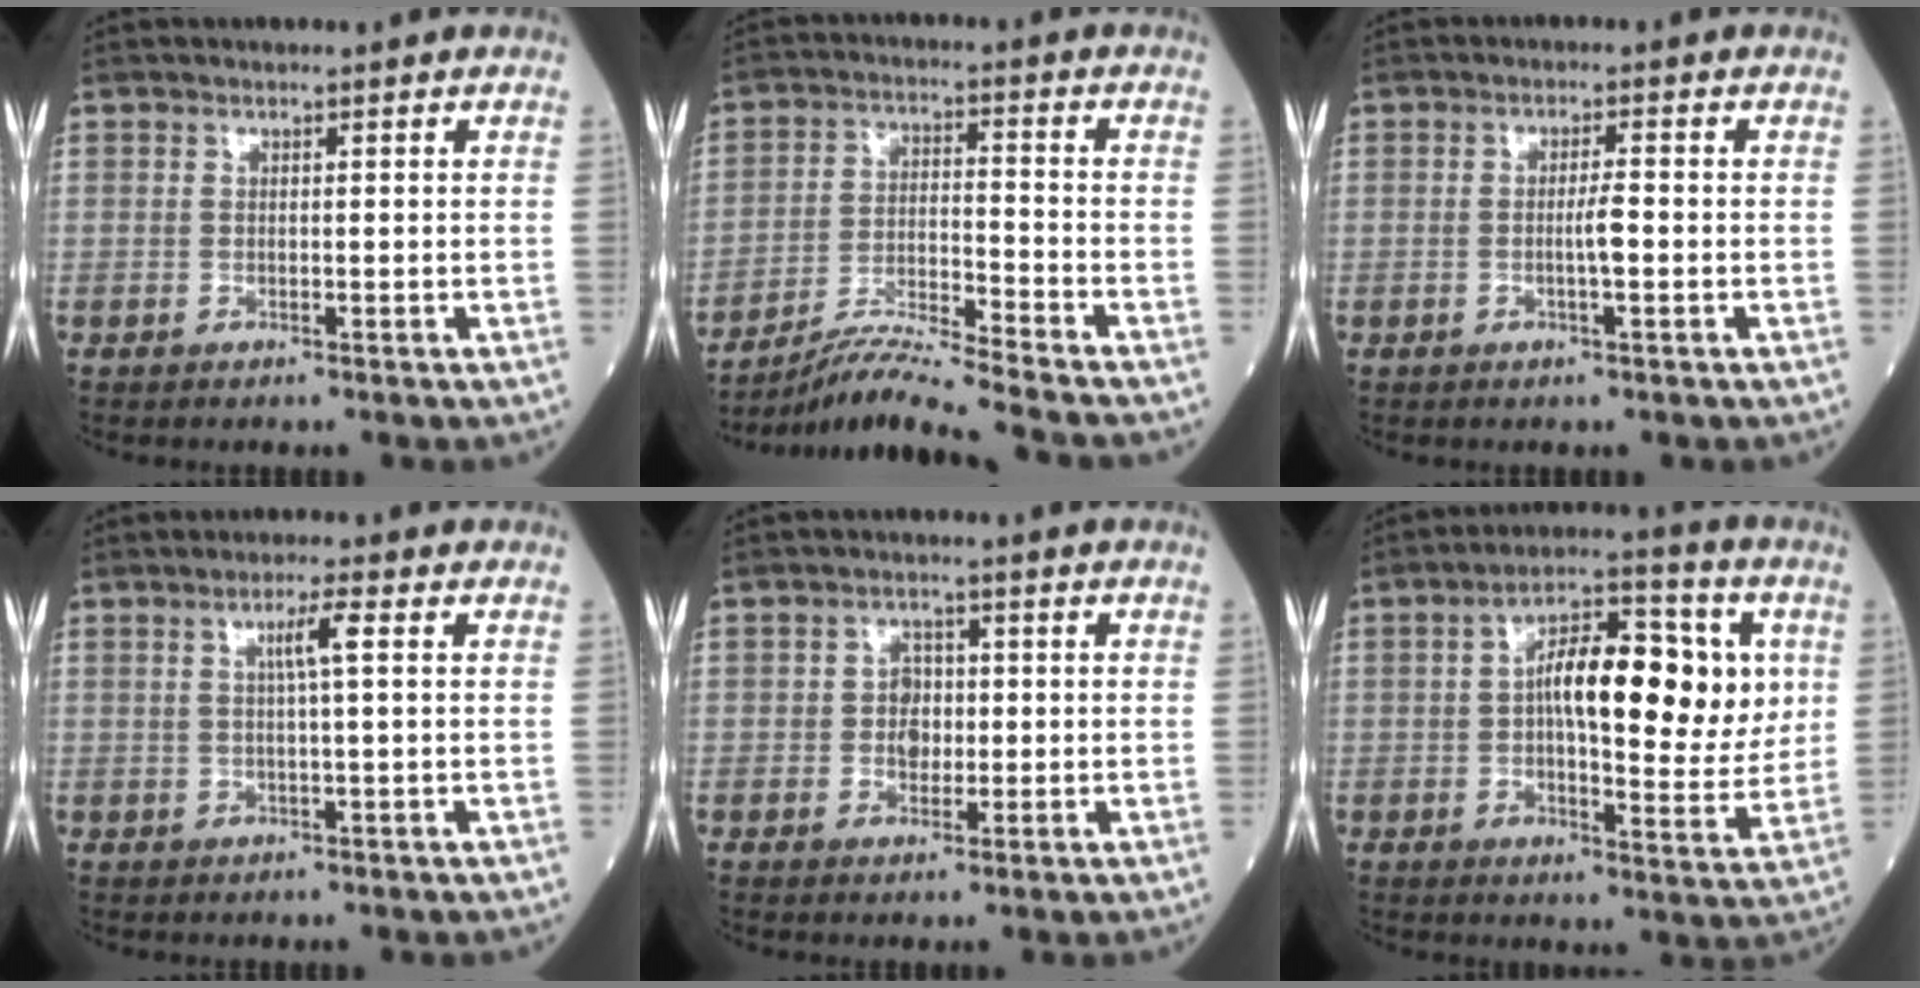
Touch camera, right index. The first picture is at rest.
{"total": 11.3, "force": [-10.3, -1.8, 4.3], "torque": [-0.076, -0.012, -0.180]}
{"total": 2.8, "force": [-0.7, 0.1, 2.7], "torque": [-0.044, 0.000, -0.013]}
{"total": 3.5, "force": [0.9, -0.3, 3.4], "torque": [-0.063, 0.002, 0.014]}
{"total": 3.3, "force": [-0.2, 2.5, 2.2], "torque": [-0.031, 0.006, -0.004]}
{"total": 15.8, "force": [2.9, 5.7, 14.4], "torque": [-0.217, 0.031, 0.039]}